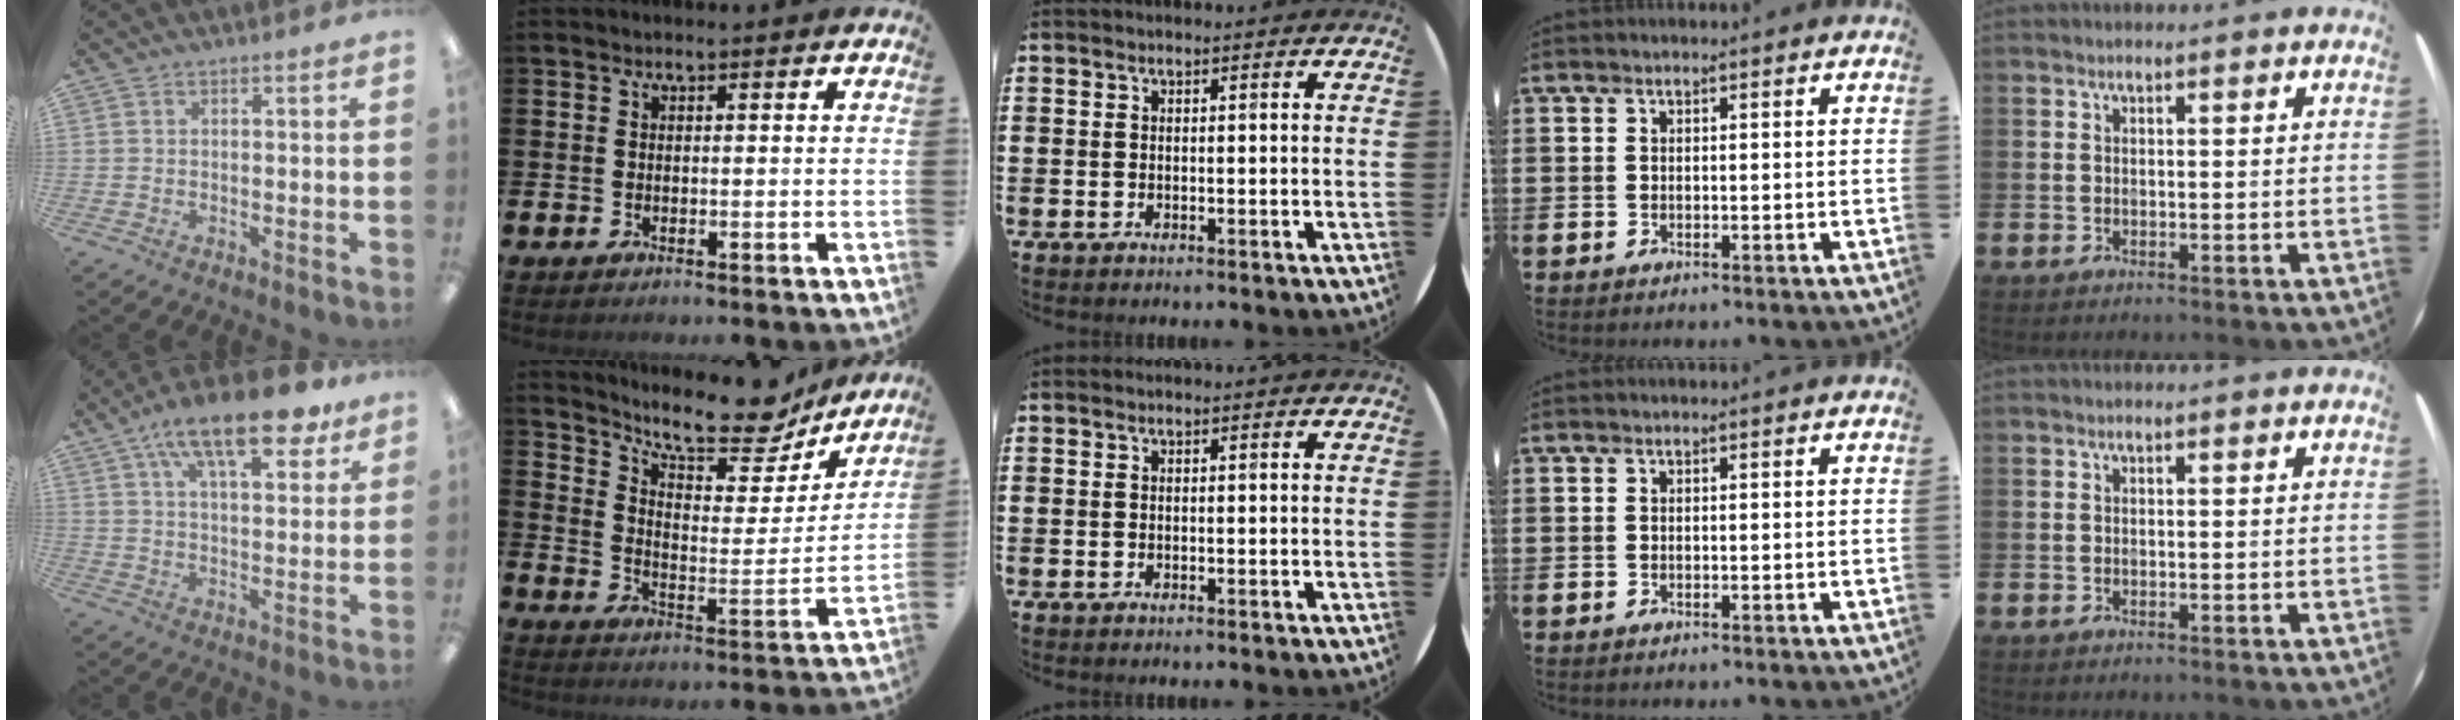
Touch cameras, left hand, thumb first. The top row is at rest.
{"thumb": {"total": 16.5, "force": [10.3, 6.4, 11.2], "torque": [-0.178, -0.040, 0.171]}, "index": {"total": 12.1, "force": [10.8, 3.1, 4.4], "torque": [-0.081, -0.081, 0.187]}}